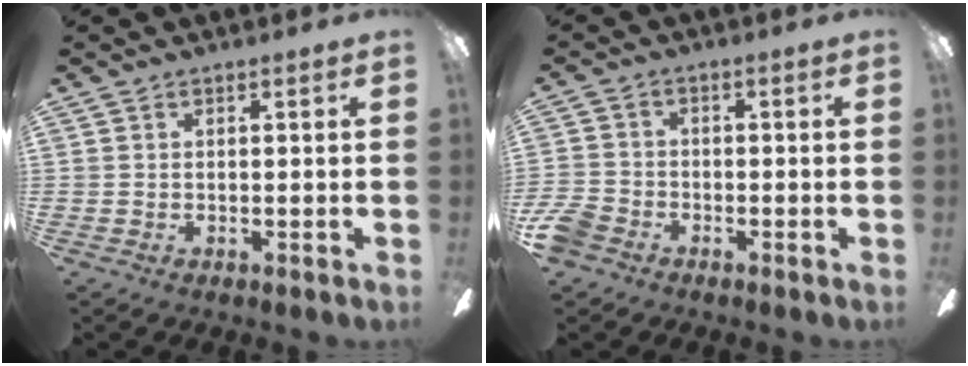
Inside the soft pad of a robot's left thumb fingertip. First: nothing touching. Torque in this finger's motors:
{"motor_torque": [-0.62, 0.72, 0.20, -0.06, 0.00]}